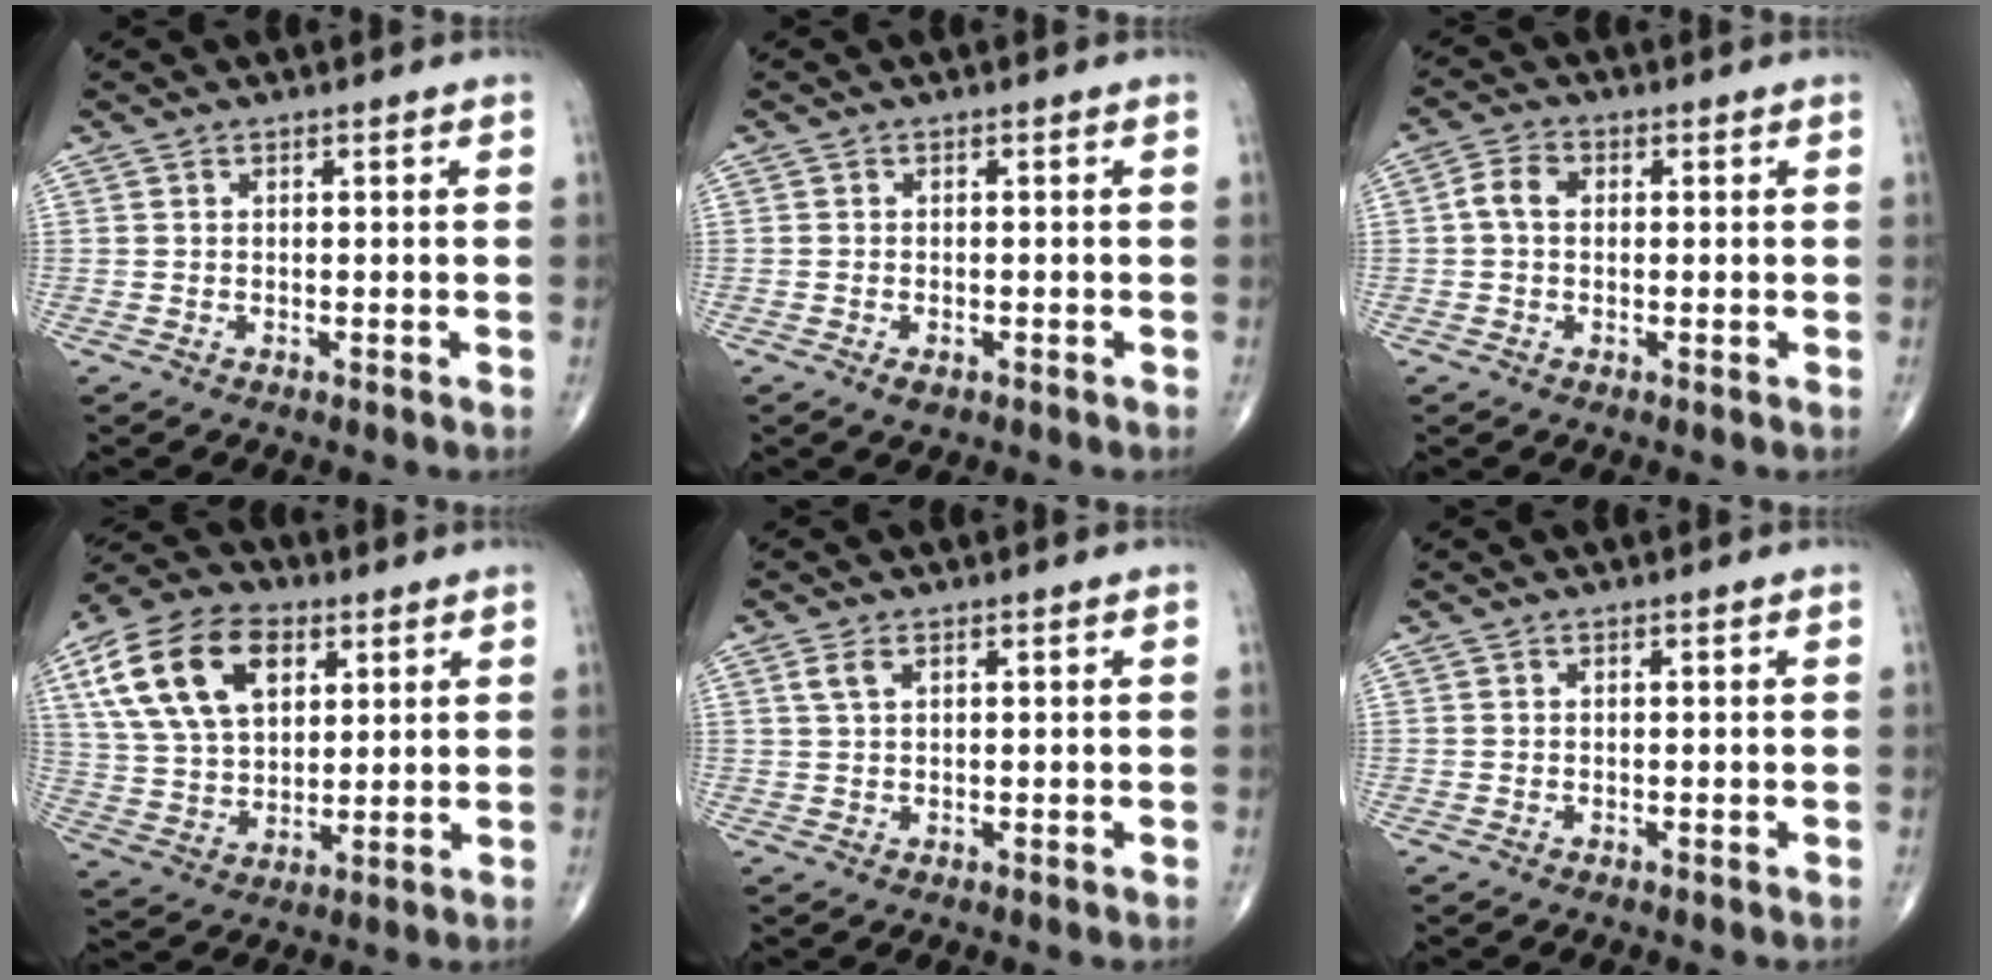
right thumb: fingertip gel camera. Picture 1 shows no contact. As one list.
[{"total": 1.5, "force": [-0.8, 0.7, 1.0], "torque": [-0.010, 0.002, -0.012]}, {"total": 4.1, "force": [0.4, 2.9, 2.8], "torque": [-0.053, 0.013, 0.001]}, {"total": 19.1, "force": [7.4, 11.8, 13.1], "torque": [-0.230, -0.006, 0.133]}, {"total": 2.4, "force": [1.2, 1.1, 1.8], "torque": [-0.041, 0.006, 0.028]}, {"total": 0.0}]